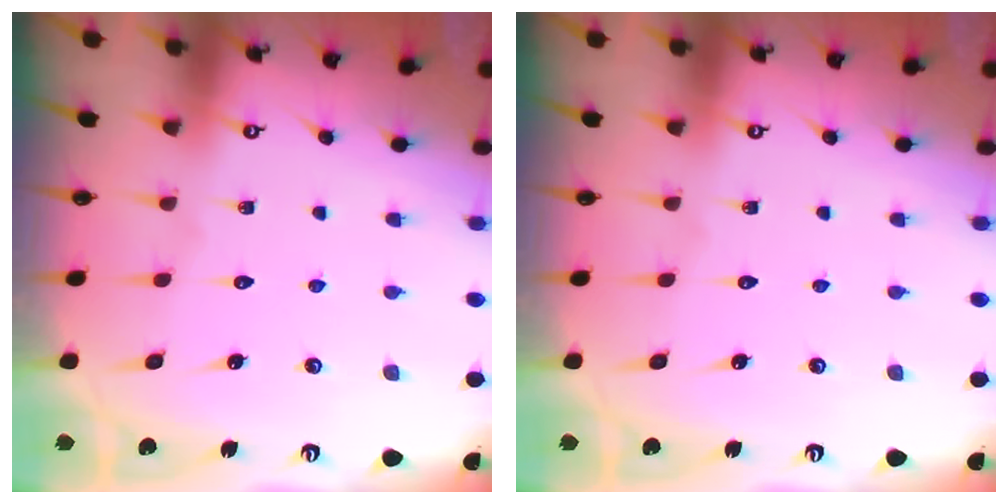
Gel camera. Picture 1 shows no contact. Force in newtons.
{"total": 0.0}